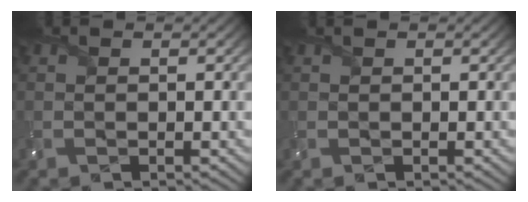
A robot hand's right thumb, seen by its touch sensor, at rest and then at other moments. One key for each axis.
{"total": 0.0}